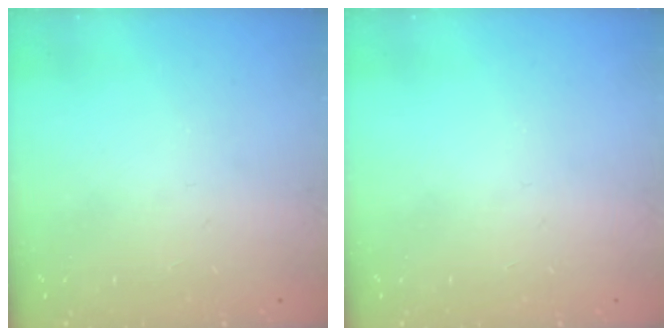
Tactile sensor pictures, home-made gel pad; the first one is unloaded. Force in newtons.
{"total": 0.0}